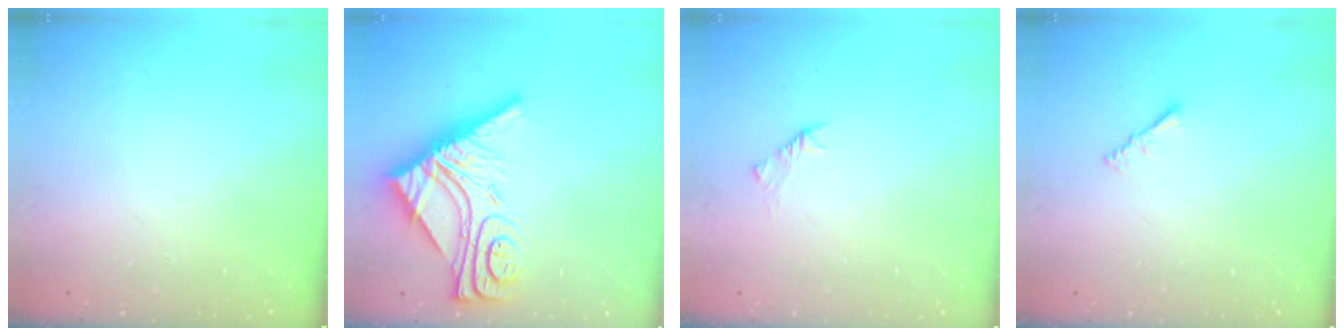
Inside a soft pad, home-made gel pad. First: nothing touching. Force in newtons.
{"total": 14.7, "press": 14.7, "slide": 1.3}
{"total": 2.0, "press": 1.9, "slide": 0.6}
{"total": 1.6, "press": 1.5, "slide": 0.5}